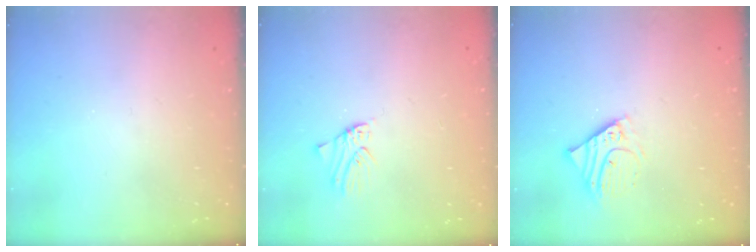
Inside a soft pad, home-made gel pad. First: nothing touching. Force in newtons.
{"total": 0.7, "press": 0.7, "slide": 0.0}
{"total": 5.6, "press": 5.6, "slide": 0.5}